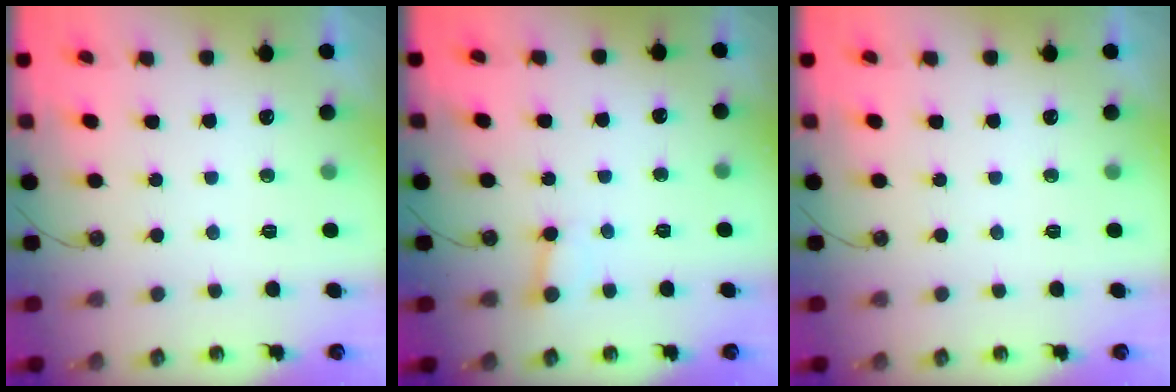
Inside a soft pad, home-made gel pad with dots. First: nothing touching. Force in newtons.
{"total": 2.7, "press": 2.7, "slide": 0.3}
{"total": 0.0}